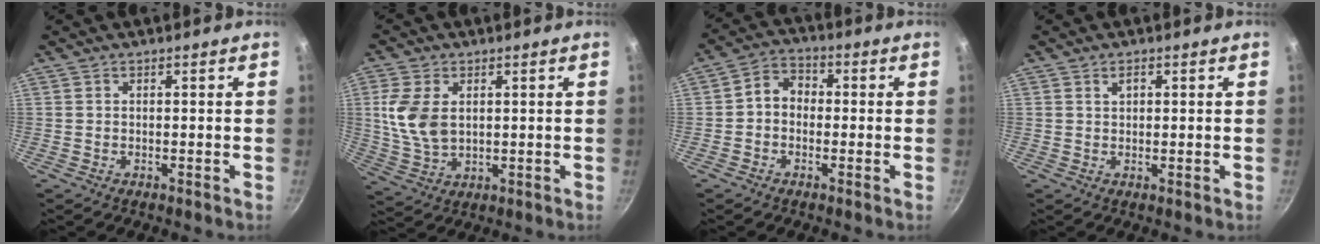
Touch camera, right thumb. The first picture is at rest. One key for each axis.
{"total": 9.3, "fx": 1.8, "fy": 5.9, "fz": 6.9, "tx": -0.140, "ty": -0.012, "tz": 0.041}
{"total": 5.2, "fx": -0.6, "fy": 4.3, "fz": 3.0, "tx": -0.029, "ty": 0.020, "tz": -0.026}
{"total": 1.5, "fx": 0.7, "fy": 0.9, "fz": 1.0, "tx": -0.010, "ty": -0.003, "tz": 0.010}